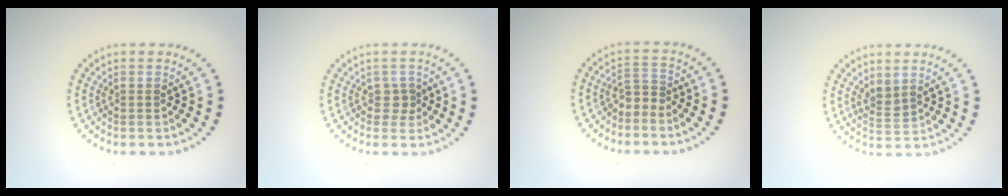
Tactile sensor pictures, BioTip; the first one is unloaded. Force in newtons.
{"total": 1.2, "press": 1.0, "slide": 0.7}
{"total": 1.7, "press": 1.1, "slide": 1.3}
{"total": 1.6, "press": 1.3, "slide": 0.9}